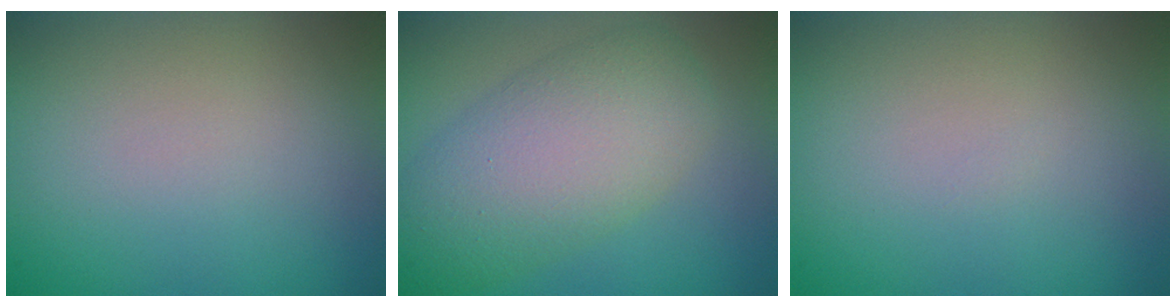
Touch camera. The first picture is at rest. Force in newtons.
{"total": 7.3, "press": 7.3, "slide": 0.1}
{"total": 0.0}